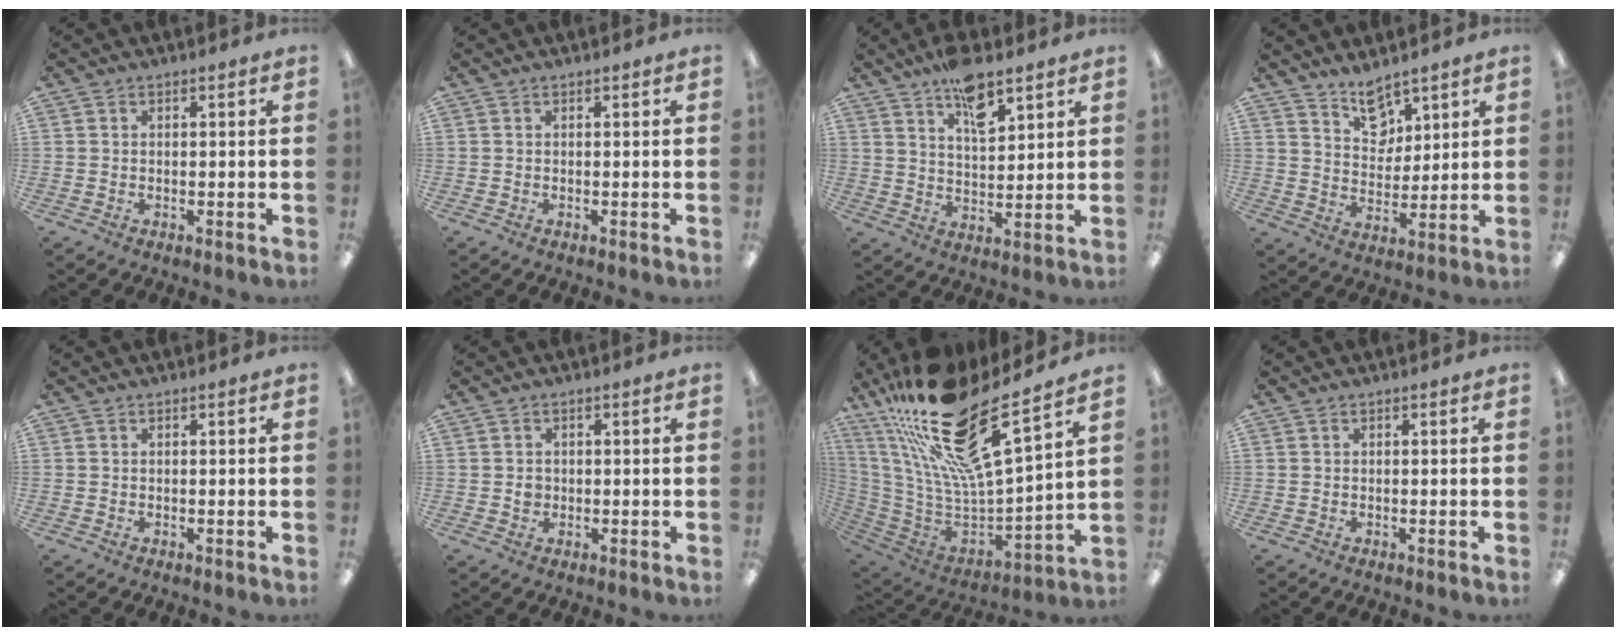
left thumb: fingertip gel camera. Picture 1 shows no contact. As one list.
[{"total": 0.0}, {"total": 9.6, "force": [6.7, 3.8, 5.7], "torque": [-0.090, -0.032, 0.116]}, {"total": 8.5, "force": [6.6, 4.7, 2.4], "torque": [-0.024, -0.043, 0.120]}, {"total": 0.0}, {"total": 1.8, "force": [0.0, 1.6, 0.8], "torque": [-0.008, 0.002, -0.004]}, {"total": 25.7, "force": [18.8, 5.8, 16.6], "torque": [-0.306, -0.137, 0.310]}, {"total": 0.0}]